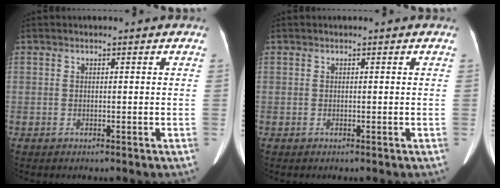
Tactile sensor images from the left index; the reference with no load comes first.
{"total": 0.0}